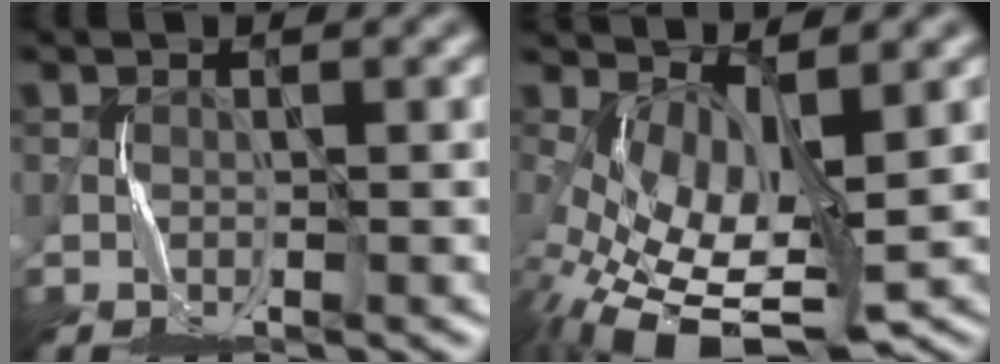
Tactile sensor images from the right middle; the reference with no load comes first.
{"total": 9.0, "force": [-2.7, 3.6, 7.8], "torque": [-0.153, -0.015, -0.039]}